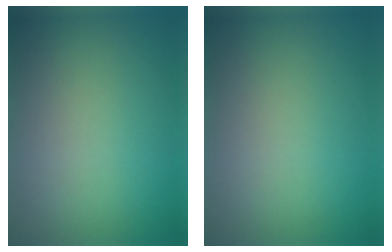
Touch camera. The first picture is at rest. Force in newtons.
{"total": 0.0}